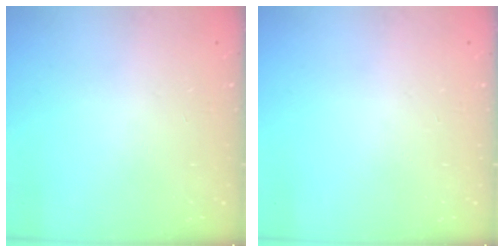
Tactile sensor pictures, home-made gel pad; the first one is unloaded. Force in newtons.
{"total": 0.0}